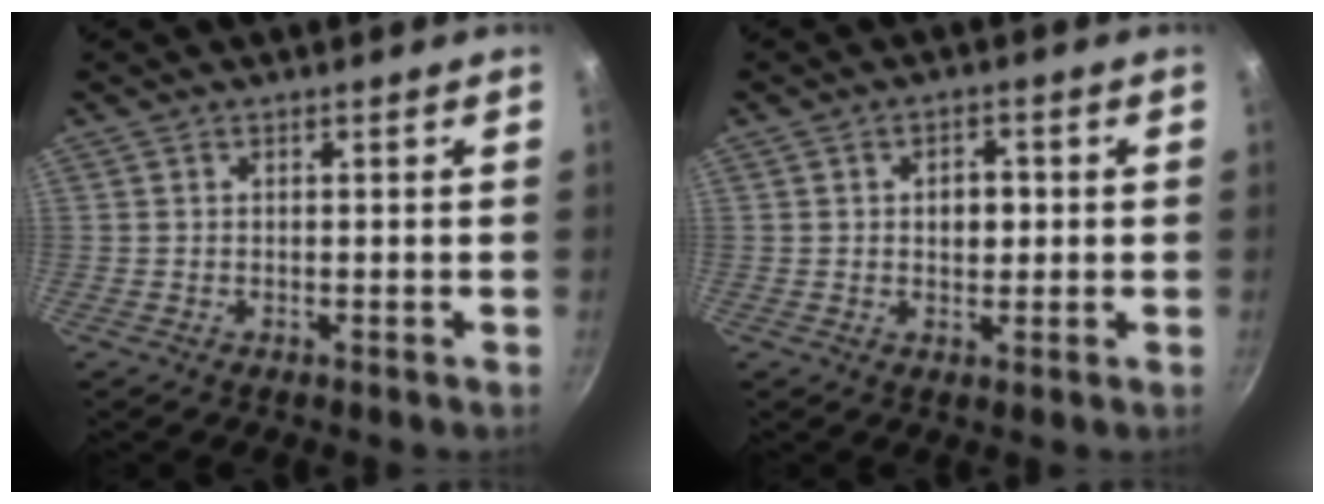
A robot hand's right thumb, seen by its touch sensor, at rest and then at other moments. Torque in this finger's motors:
{"motor_torque": [-0.15, 0.04, 0.17, -0.04, 0.09]}